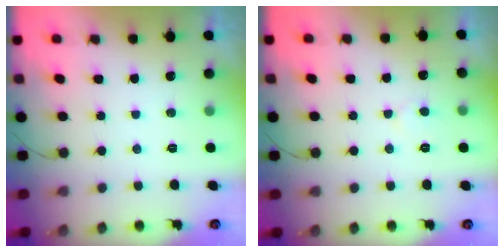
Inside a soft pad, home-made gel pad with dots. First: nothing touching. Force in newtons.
{"total": 2.4, "press": 2.4, "slide": 0.2}